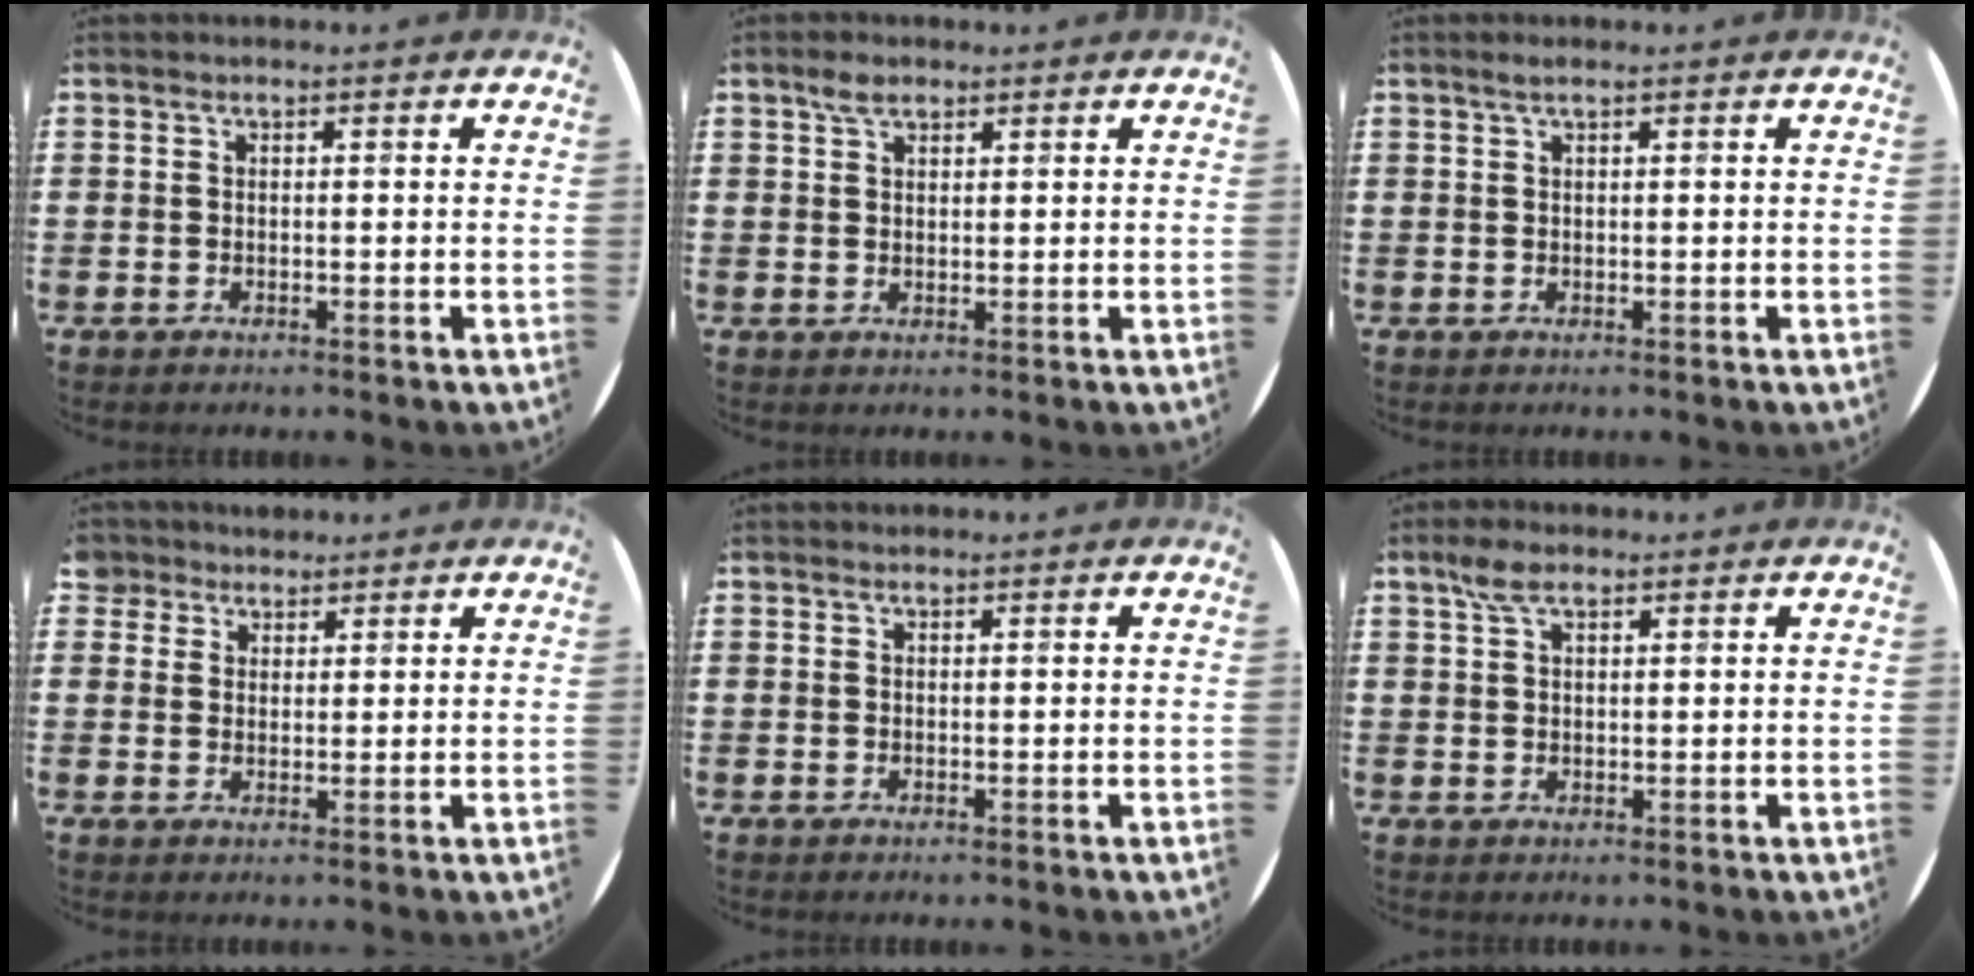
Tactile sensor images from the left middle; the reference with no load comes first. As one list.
[{"total": 2.3, "force": [1.7, 1.1, 1.2], "torque": [-0.018, 0.002, 0.029]}, {"total": 0.8, "force": [0.5, 0.0, 0.7], "torque": [-0.013, 0.001, 0.008]}, {"total": 3.3, "force": [2.7, 1.9, -0.2], "torque": [0.001, 0.003, 0.052]}, {"total": 0.0}, {"total": 3.2, "force": [2.1, 1.5, 1.9], "torque": [-0.035, 0.002, 0.036]}]